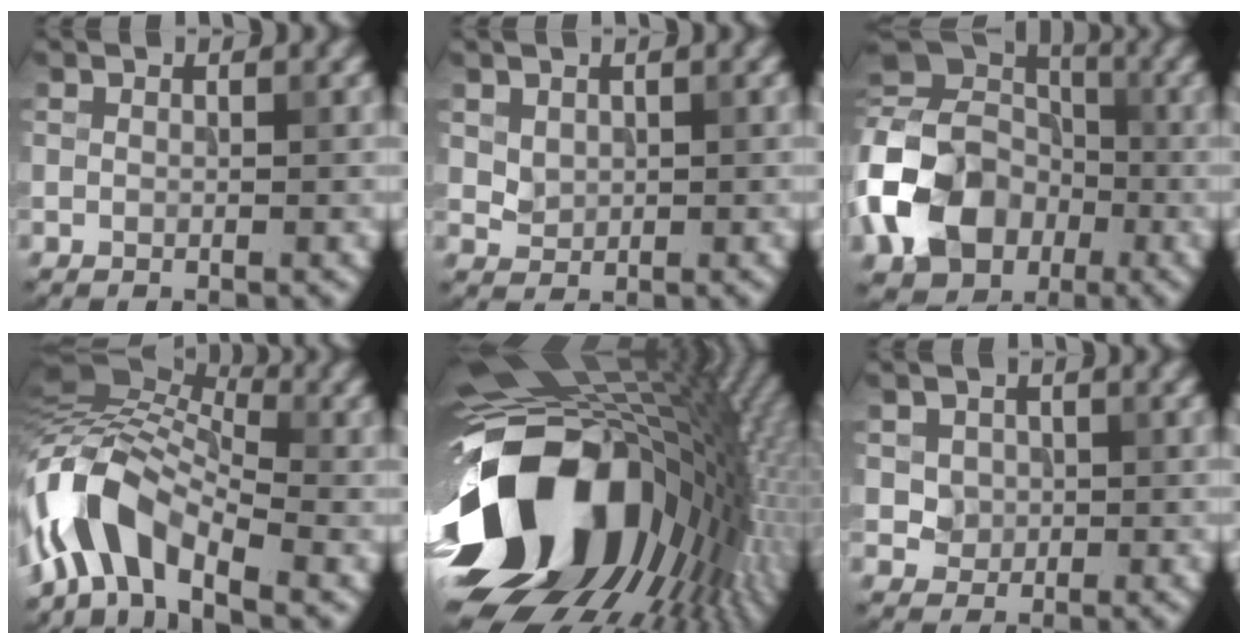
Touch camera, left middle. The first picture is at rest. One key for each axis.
{"total": 1.3, "fx": 0.4, "fy": 1.0, "fz": 0.6, "tx": -0.015, "ty": -0.005, "tz": 0.014}
{"total": 11.5, "fx": -3.5, "fy": 9.0, "fz": 6.1, "tx": -0.135, "ty": 0.001, "tz": -0.082}
{"total": 8.2, "fx": -3.6, "fy": 4.1, "fz": 6.0, "tx": -0.113, "ty": 0.022, "tz": -0.090}
{"total": 18.5, "fx": -3.6, "fy": 12.0, "fz": 13.5, "tx": -0.253, "ty": -0.003, "tz": -0.072}
{"total": 2.0, "fx": 0.2, "fy": 1.8, "fz": 0.8, "tx": -0.020, "ty": -0.007, "tz": 0.023}